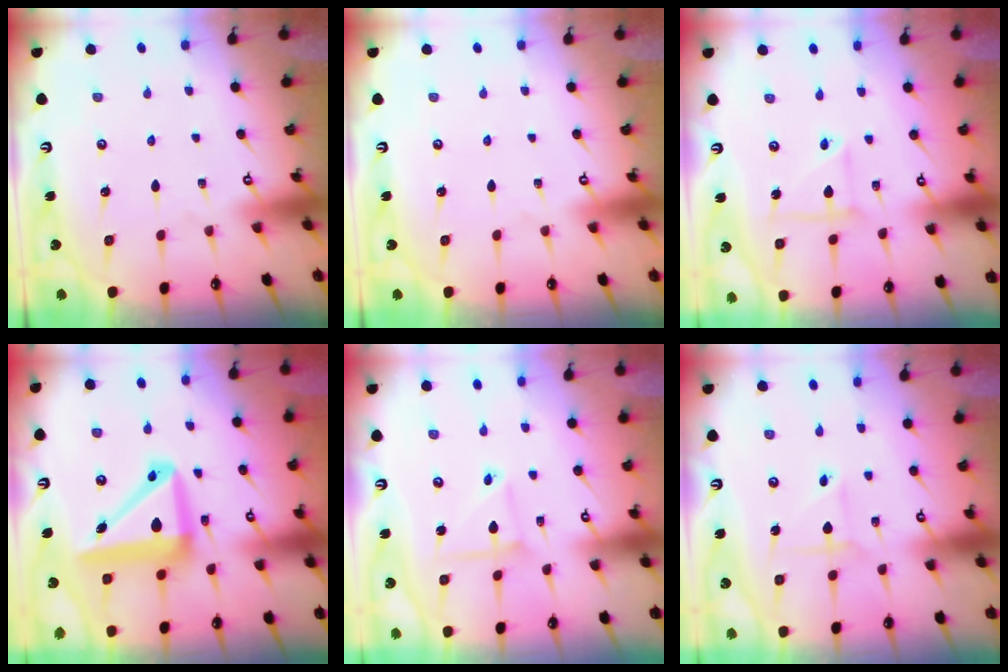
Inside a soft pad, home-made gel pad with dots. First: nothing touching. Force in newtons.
{"total": 0.0}
{"total": 5.1, "press": 5.1, "slide": 0.7}
{"total": 15.3, "press": 15.1, "slide": 2.4}
{"total": 4.8, "press": 4.7, "slide": 0.5}
{"total": 3.0, "press": 3.0, "slide": 0.3}